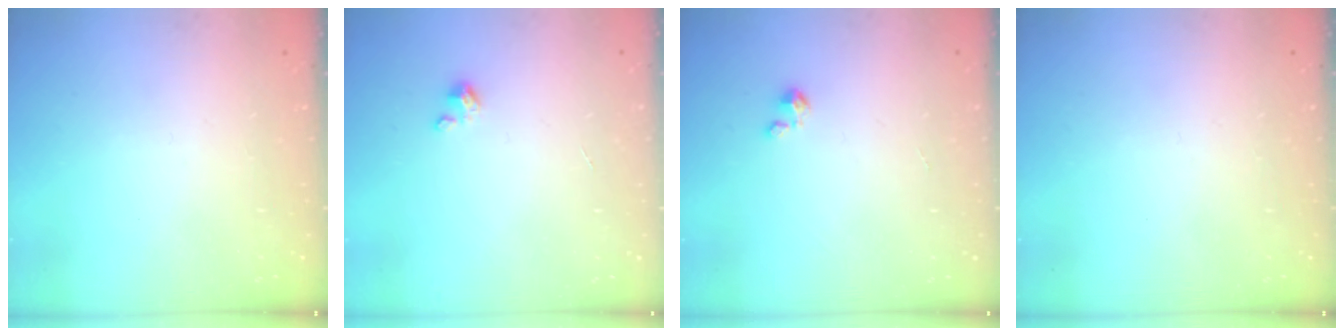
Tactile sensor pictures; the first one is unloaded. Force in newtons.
{"total": 2.0, "press": 1.9, "slide": 0.3}
{"total": 1.5, "press": 1.5, "slide": 0.1}
{"total": 0.0}